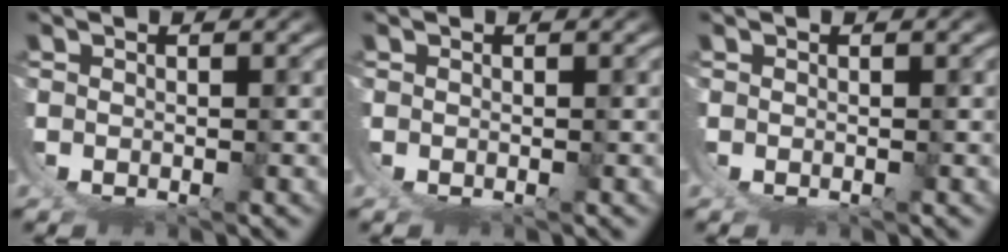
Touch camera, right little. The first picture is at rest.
{"total": 0.0}
{"total": 0.0}